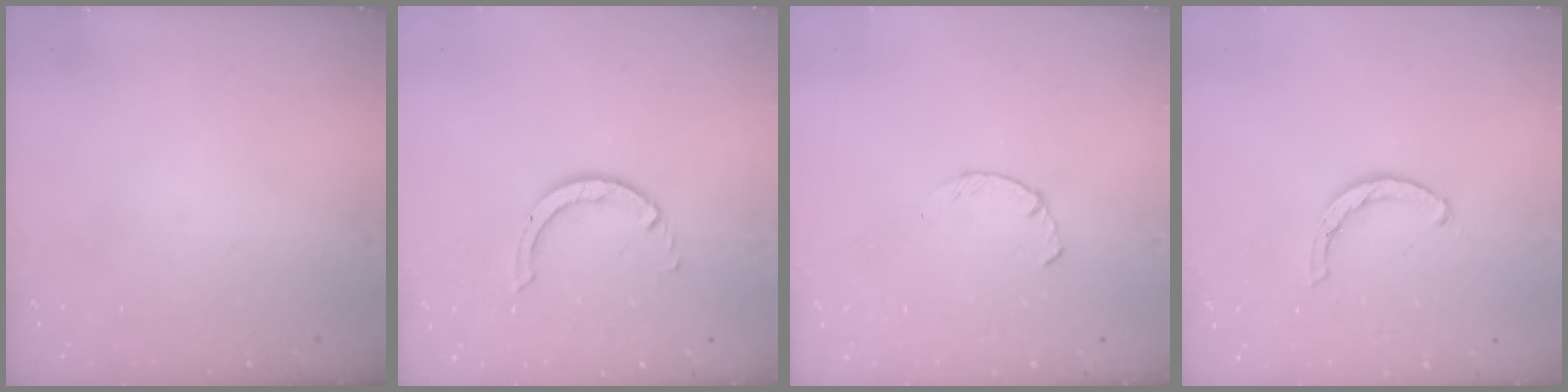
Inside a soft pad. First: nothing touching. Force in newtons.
{"total": 2.9, "press": 2.9, "slide": 0.2}
{"total": 2.4, "press": 2.3, "slide": 0.4}
{"total": 3.3, "press": 3.3, "slide": 0.3}